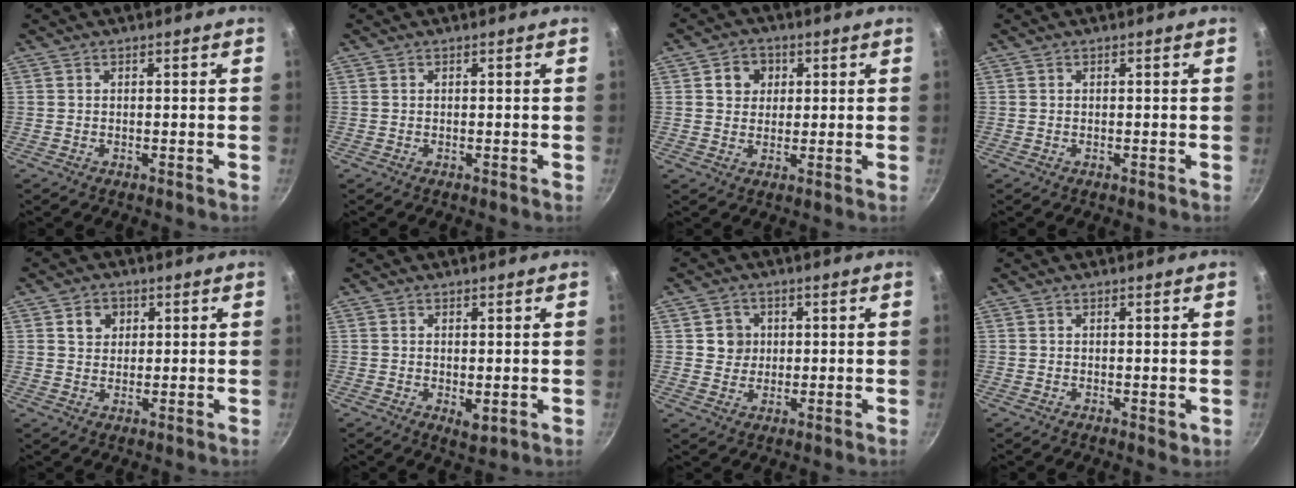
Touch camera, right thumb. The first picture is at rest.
{"total": 0.0}
{"total": 5.1, "force": [1.5, 4.5, 1.9], "torque": [0.003, 0.003, 0.019]}
{"total": 0.0}
{"total": 4.1, "force": [1.5, 3.5, 1.6], "torque": [-0.003, 0.001, 0.023]}
{"total": 2.7, "force": [0.2, 1.6, 2.2], "torque": [-0.034, -0.009, 0.004]}
{"total": 4.3, "force": [0.9, 4.1, 1.0], "torque": [0.012, 0.001, 0.011]}
{"total": 1.0, "force": [0.3, 0.7, 0.7], "torque": [-0.008, -0.002, 0.005]}